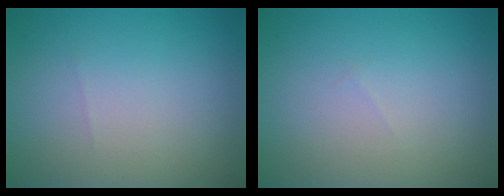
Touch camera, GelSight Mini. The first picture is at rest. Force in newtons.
{"total": 0.0}